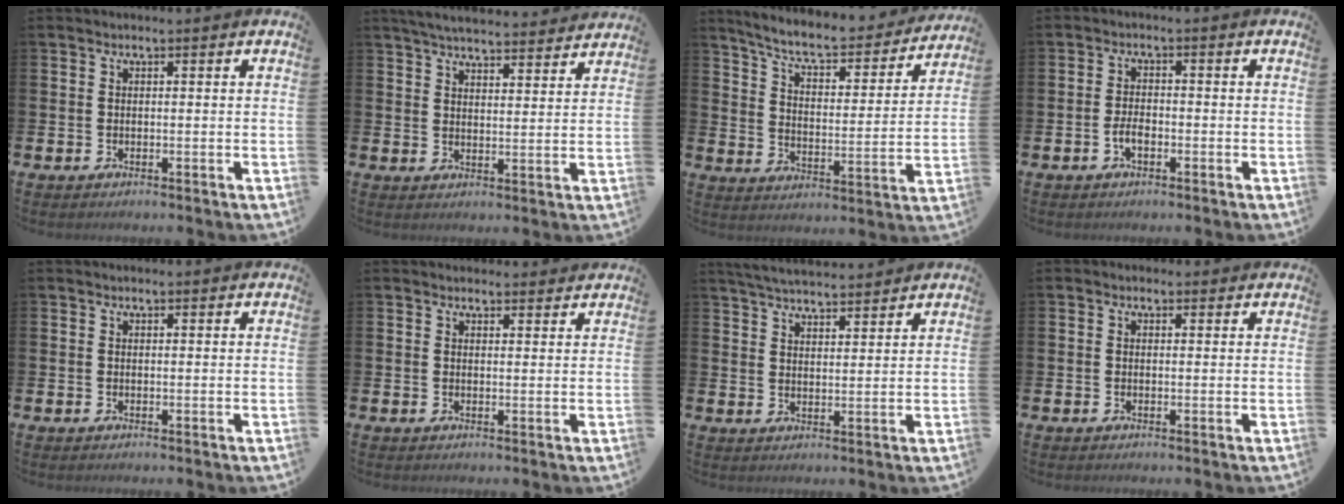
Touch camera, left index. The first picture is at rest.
{"total": 5.4, "force": [5.3, 0.5, 0.9], "torque": [-0.028, -0.032, 0.093]}
{"total": 7.2, "force": [6.5, 1.3, 2.6], "torque": [-0.074, -0.050, 0.107]}
{"total": 2.3, "force": [-0.9, 1.1, 1.8], "torque": [-0.029, 0.000, -0.018]}
{"total": 0.0}
{"total": 1.9, "force": [1.8, 0.5, -0.1], "torque": [0.009, -0.007, 0.031]}
{"total": 4.8, "force": [4.7, 0.3, 0.6], "torque": [-0.020, -0.025, 0.084]}
{"total": 0.6, "force": [0.3, 0.5, 0.2], "torque": [0.009, 0.003, 0.001]}